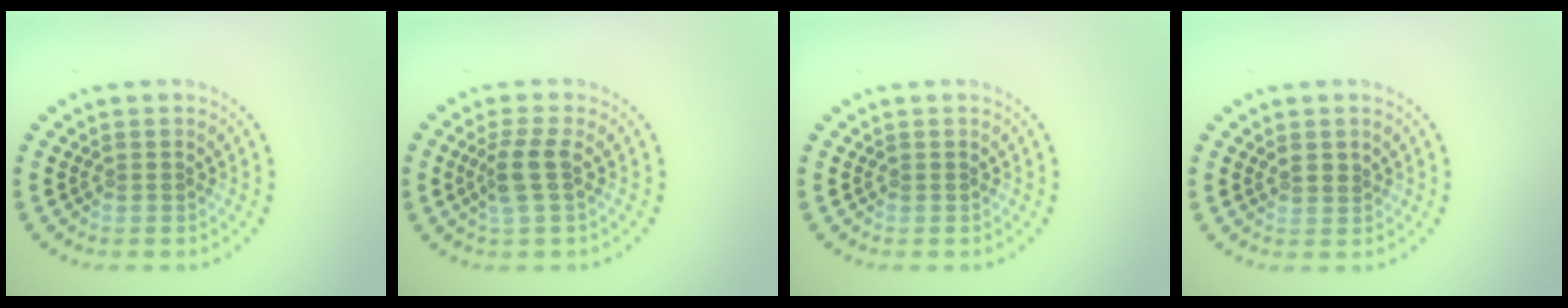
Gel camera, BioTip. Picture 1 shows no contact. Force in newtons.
{"total": 2.5, "press": 1.9, "slide": 1.5}
{"total": 0.0}
{"total": 0.6, "press": 0.4, "slide": 0.3}